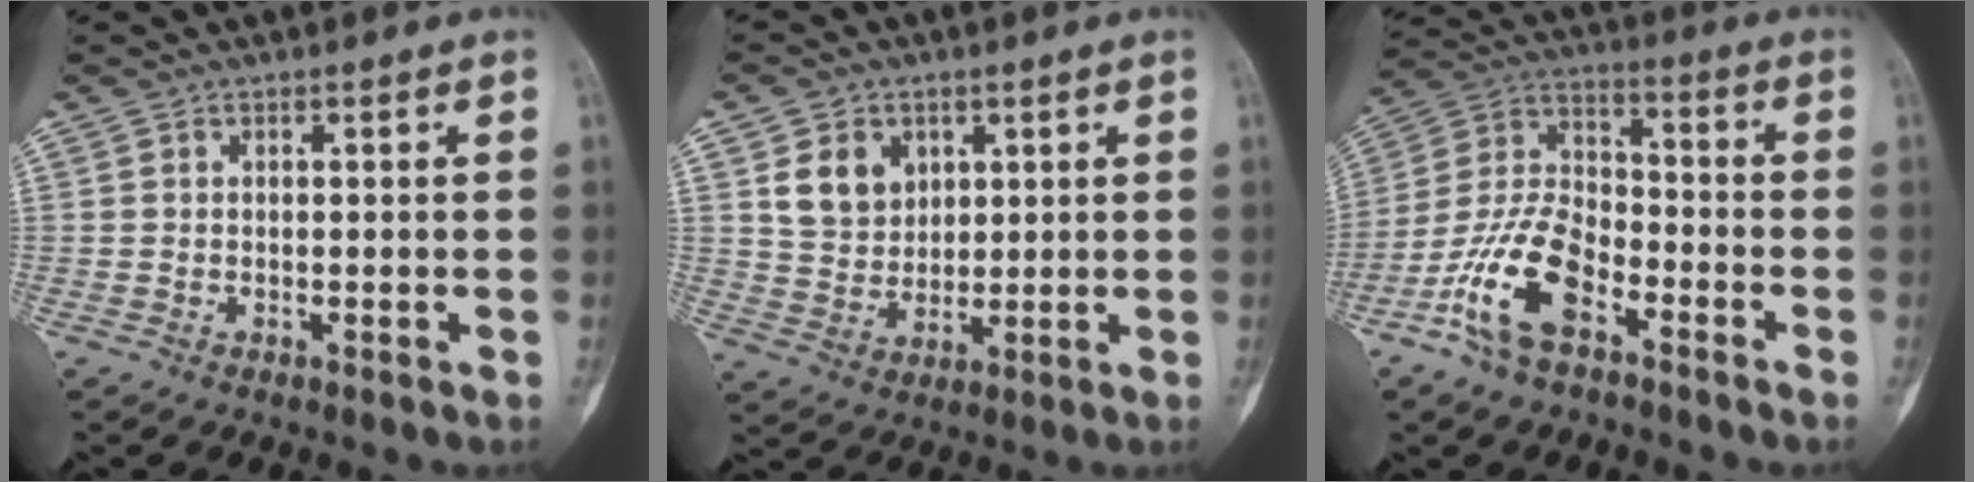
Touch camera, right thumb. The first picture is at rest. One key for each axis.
{"total": 7.9, "fx": 3.0, "fy": 6.4, "fz": 3.6, "tx": -0.035, "ty": -0.017, "tz": 0.061}
{"total": 14.0, "fx": -7.3, "fy": 6.8, "fz": 9.8, "tx": -0.198, "ty": 0.048, "tz": -0.147}